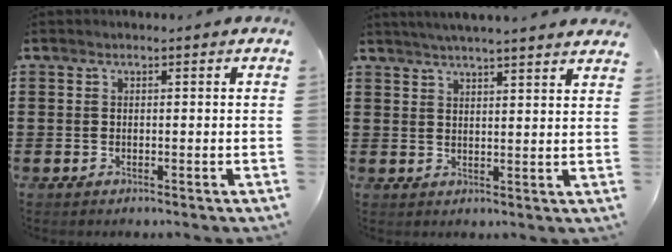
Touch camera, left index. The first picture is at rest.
{"total": 3.4, "force": [3.3, -0.7, 0.8], "torque": [-0.026, -0.011, 0.057]}